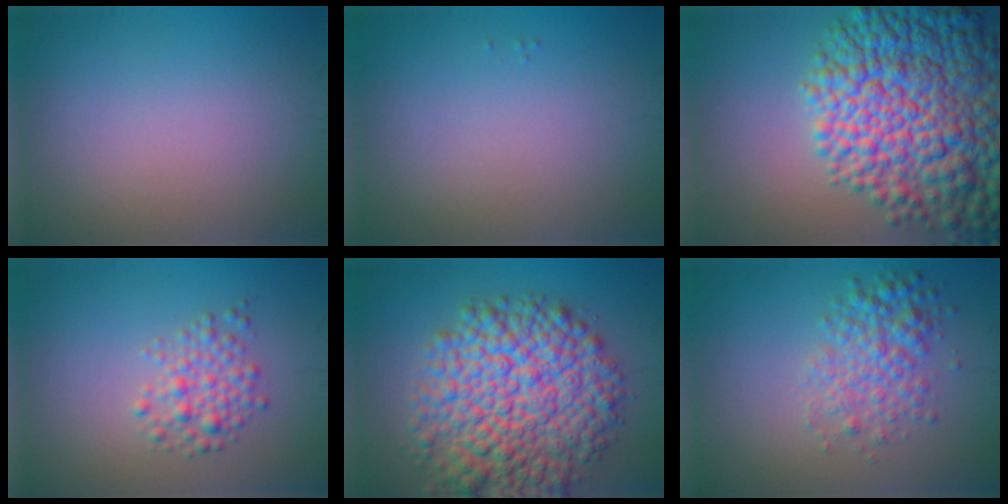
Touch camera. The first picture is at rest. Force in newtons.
{"total": 0.0}
{"total": 13.6, "press": 13.6, "slide": 0.5}
{"total": 2.6, "press": 2.6, "slide": 0.1}
{"total": 12.0, "press": 12.0, "slide": 0.3}
{"total": 3.6, "press": 3.6, "slide": 0.0}